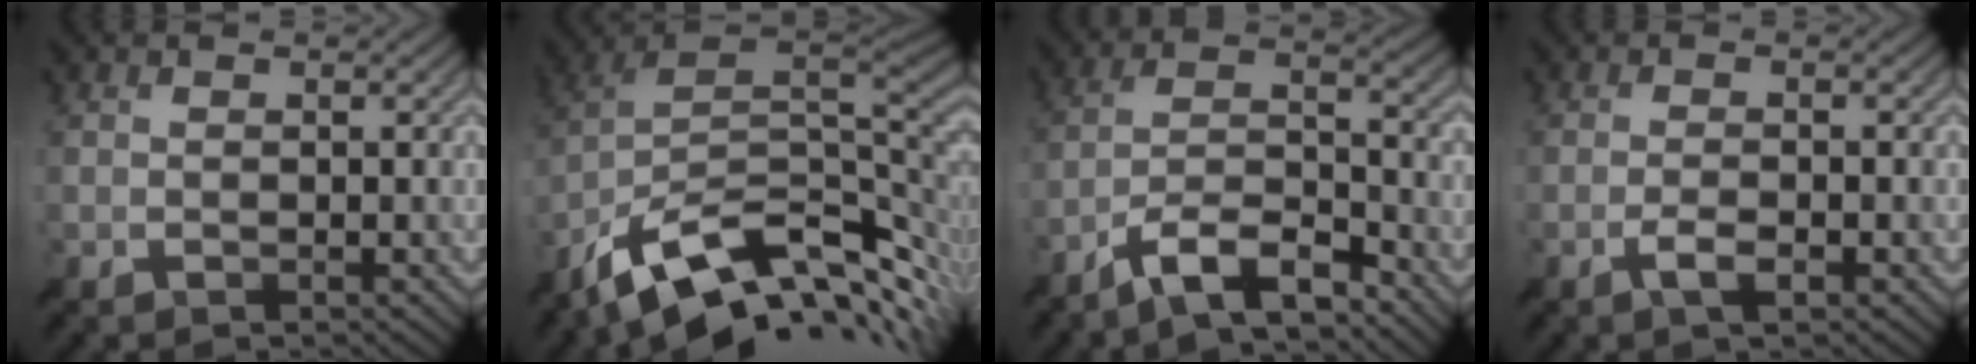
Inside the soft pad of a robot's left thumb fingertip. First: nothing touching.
{"total": 14.1, "force": [-6.0, 6.7, 10.8], "torque": [-0.226, -0.001, -0.107]}
{"total": 9.8, "force": [-7.4, 2.4, 5.9], "torque": [-0.100, 0.009, -0.142]}
{"total": 2.3, "force": [-1.2, 0.6, 1.9], "torque": [-0.033, 0.005, -0.025]}